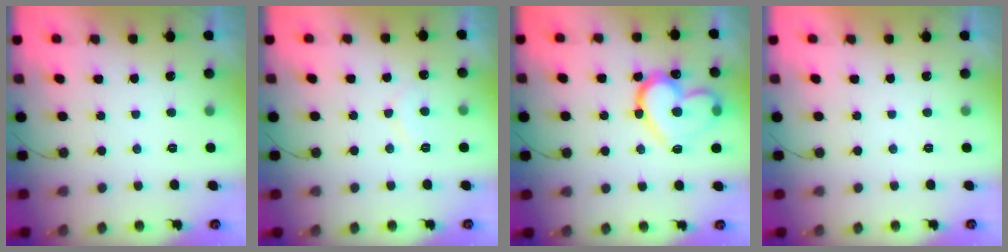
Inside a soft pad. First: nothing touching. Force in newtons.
{"total": 6.7, "press": 6.7, "slide": 0.5}
{"total": 18.5, "press": 18.5, "slide": 1.2}
{"total": 1.7, "press": 1.7, "slide": 0.0}